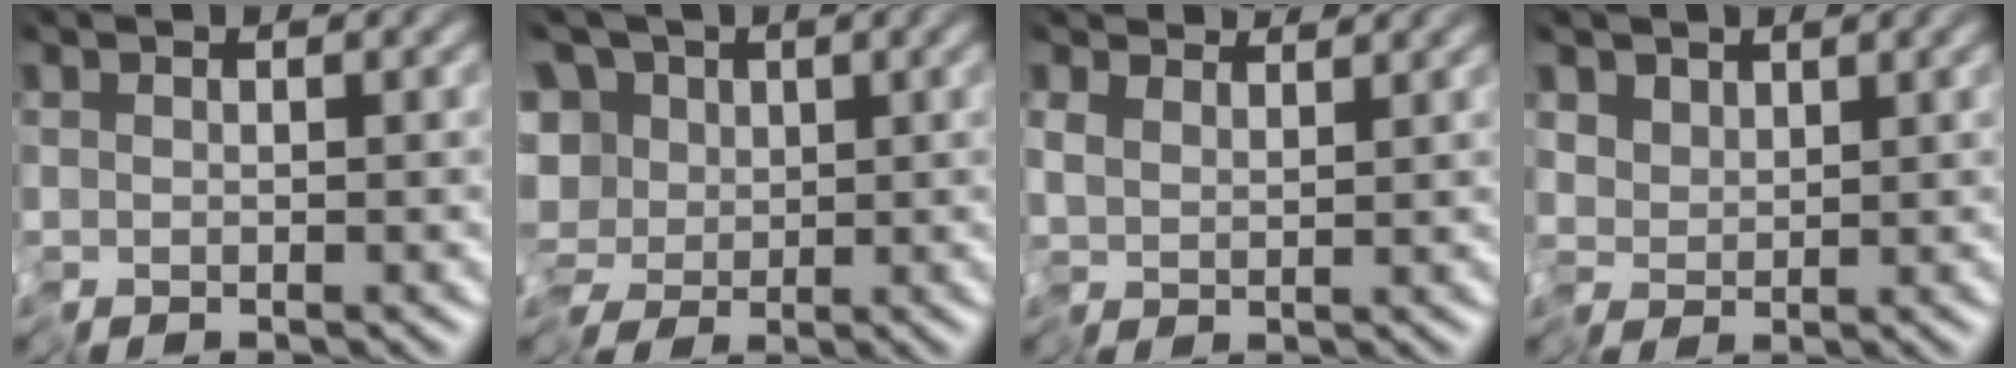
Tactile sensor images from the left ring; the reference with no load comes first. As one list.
[{"total": 8.5, "force": [-0.7, 6.9, 4.9], "torque": [-0.059, 0.016, -0.051]}, {"total": 2.9, "force": [2.4, 1.1, 1.3], "torque": [-0.032, 0.008, 0.036]}, {"total": 1.3, "force": [0.2, 1.1, 0.7], "torque": [-0.009, 0.000, -0.002]}]